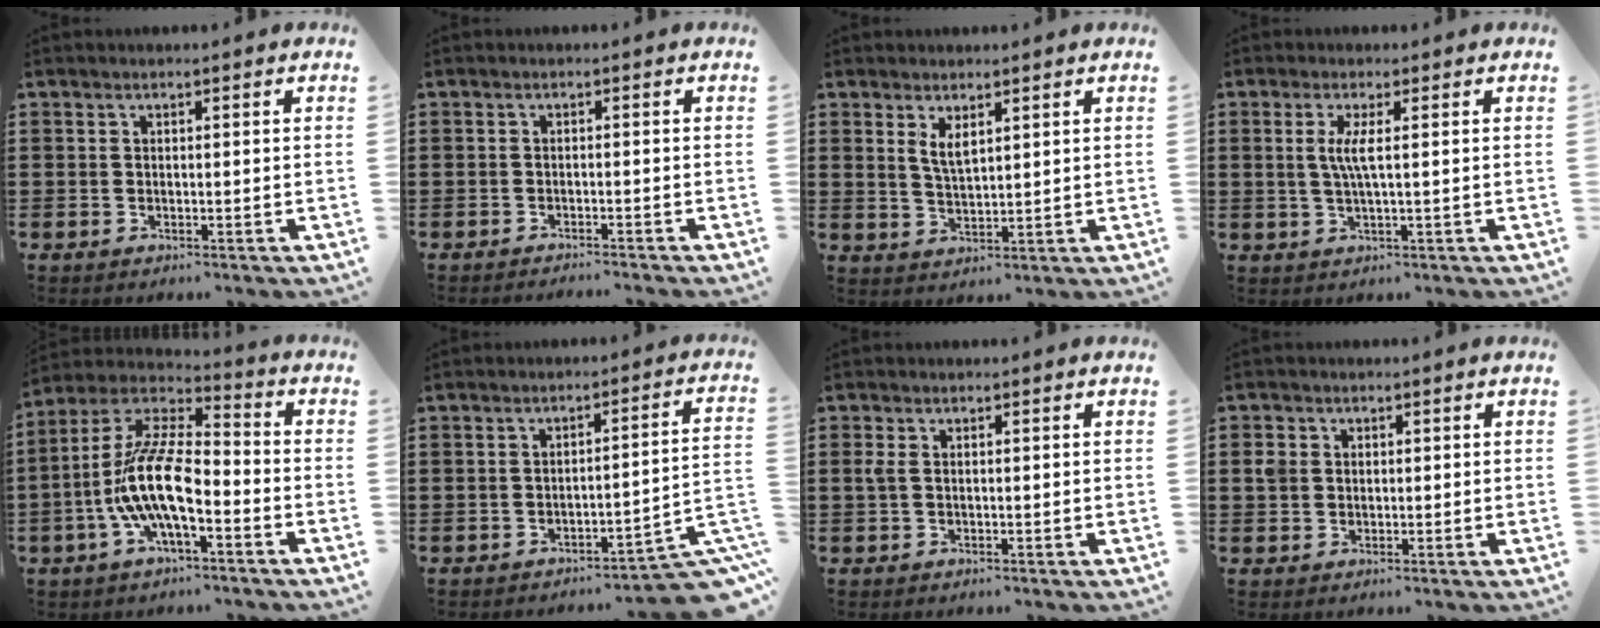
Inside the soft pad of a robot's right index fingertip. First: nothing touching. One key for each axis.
{"total": 1.1, "fx": -1.1, "fy": -0.2, "fz": 0.1, "tx": -0.004, "ty": 0.002, "tz": -0.021}
{"total": 3.0, "fx": 1.7, "fy": 1.0, "fz": 2.2, "tx": -0.046, "ty": 0.003, "tz": 0.031}
{"total": 3.7, "fx": 0.3, "fy": 0.0, "fz": 3.7, "tx": -0.079, "ty": -0.009, "tz": 0.001}
{"total": 12.5, "fx": -4.1, "fy": 4.5, "fz": 10.9, "tx": -0.252, "ty": -0.013, "tz": -0.085}
{"total": 5.6, "fx": -4.6, "fy": 0.3, "fz": 3.2, "tx": -0.051, "ty": -0.009, "tz": -0.087}
{"total": 1.5, "fx": 0.1, "fy": 0.6, "fz": 1.3, "tx": -0.042, "ty": -0.003, "tz": -0.004}
{"total": 2.3, "fx": 0.4, "fy": 2.0, "fz": 1.1, "tx": -0.027, "ty": 0.011, "tz": 0.006}